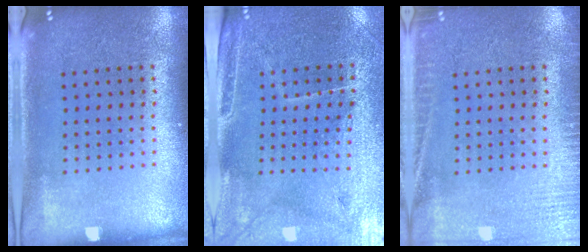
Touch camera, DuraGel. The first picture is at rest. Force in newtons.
{"total": 3.3, "press": 3.1, "slide": 1.2}
{"total": 2.9, "press": 2.9, "slide": 0.4}